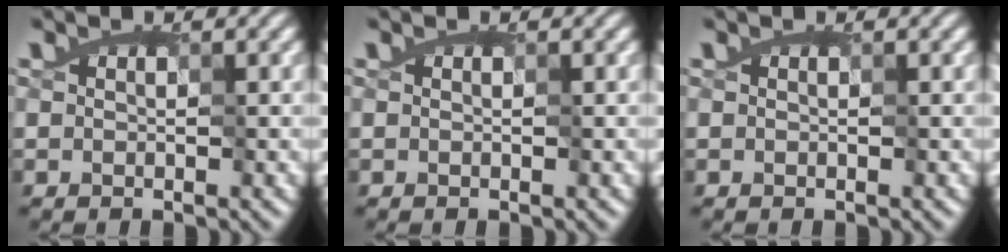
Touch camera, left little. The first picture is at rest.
{"total": 0.0}
{"total": 0.0}